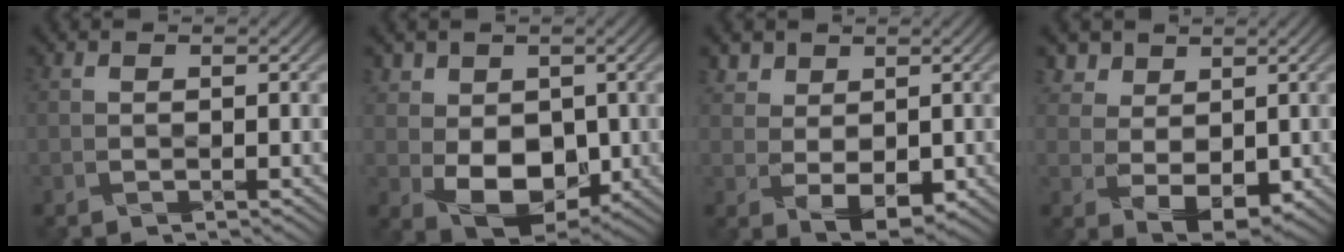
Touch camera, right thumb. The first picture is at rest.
{"total": 7.2, "force": [0.5, 5.8, 4.3], "torque": [-0.092, -0.015, 0.013]}
{"total": 4.1, "force": [1.6, 3.1, 2.2], "torque": [-0.052, -0.008, 0.036]}
{"total": 5.0, "force": [2.3, 3.6, 2.5], "torque": [-0.054, -0.007, 0.052]}